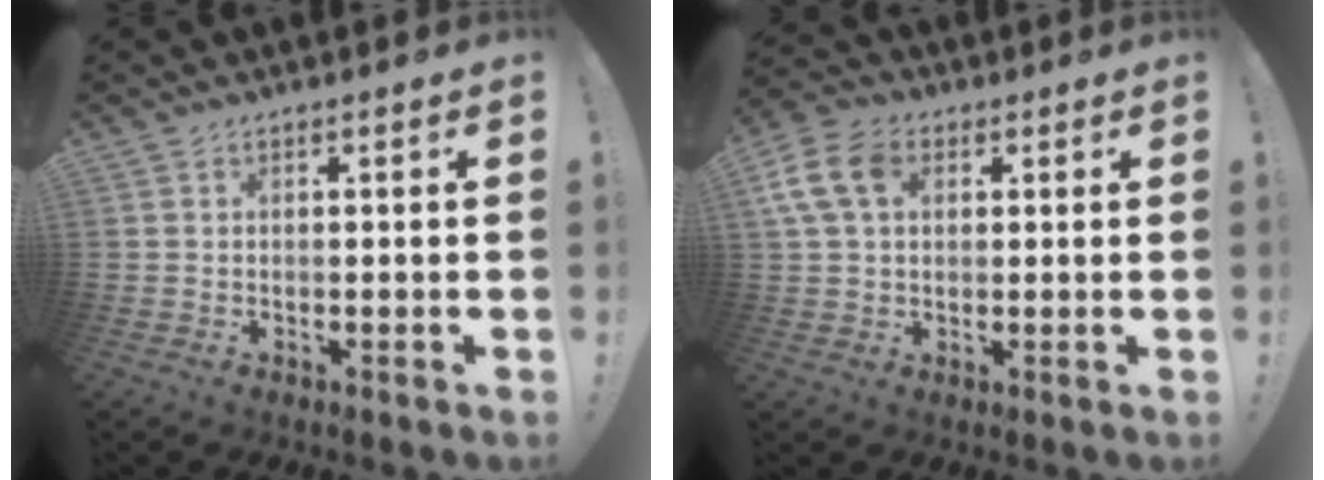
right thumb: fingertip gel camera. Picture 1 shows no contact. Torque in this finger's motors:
{"motor_torque": [0.07, 0.08, 0.40, -0.12, 0.01]}